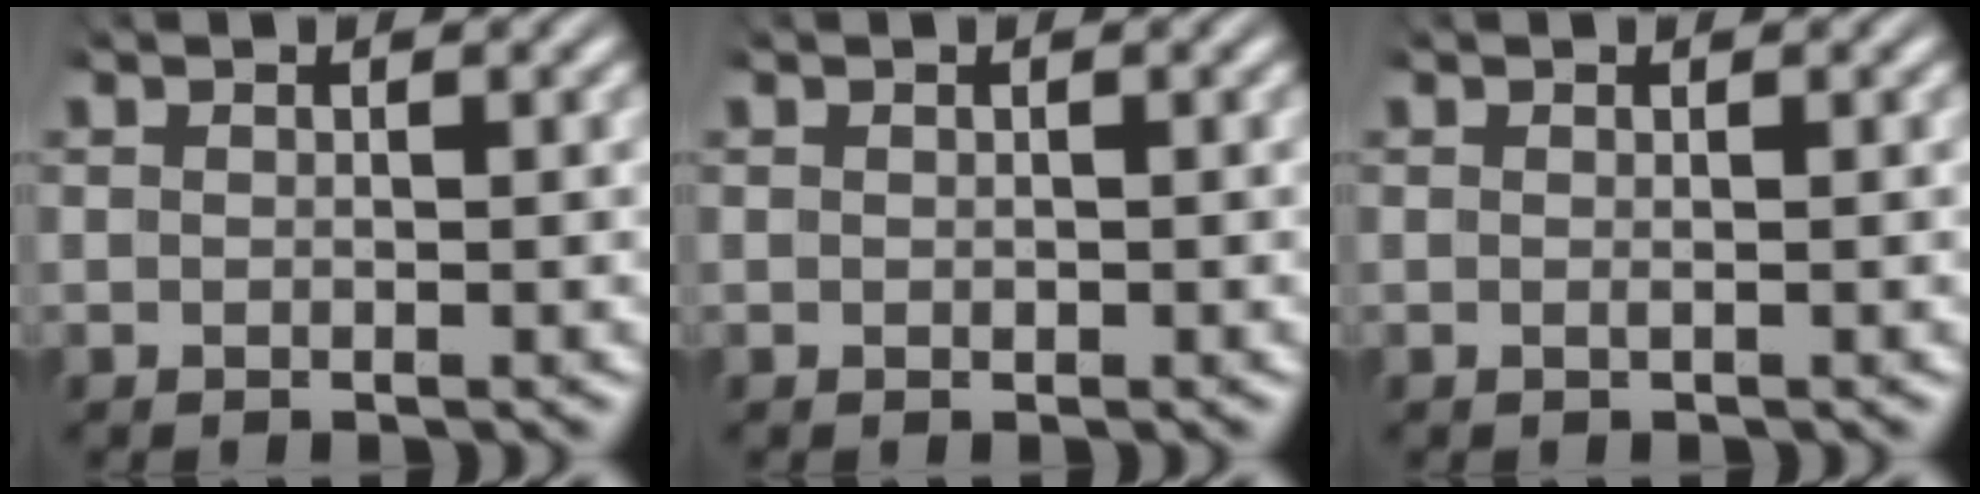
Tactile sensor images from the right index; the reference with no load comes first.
{"total": 0.0}
{"total": 0.0}